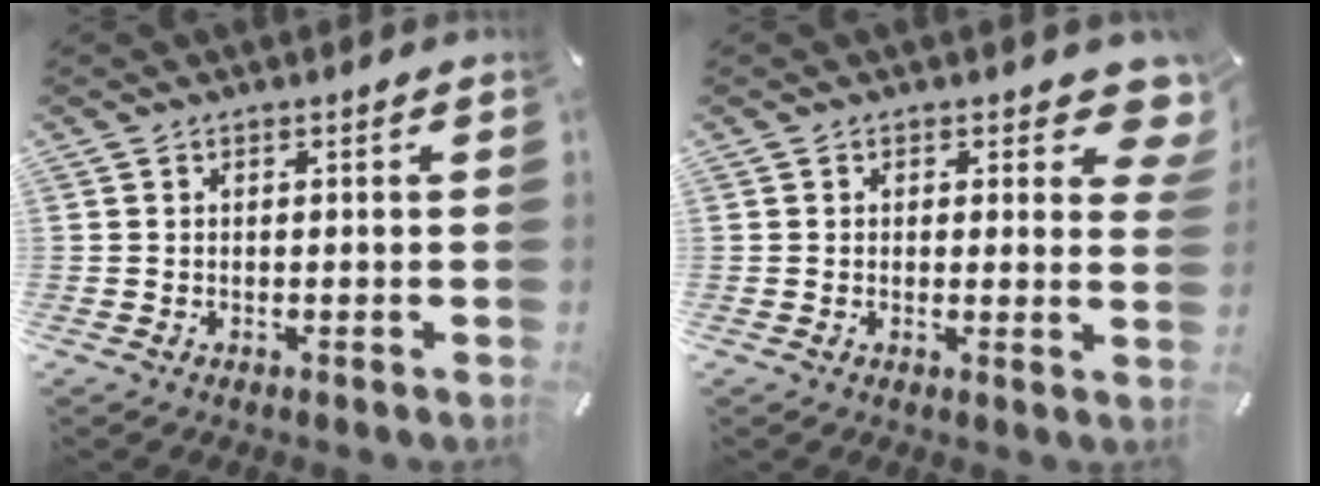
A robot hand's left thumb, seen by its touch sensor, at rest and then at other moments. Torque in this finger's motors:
{"motor_torque": [0.35, -0.29, 0.20, 0.05, 0.01]}